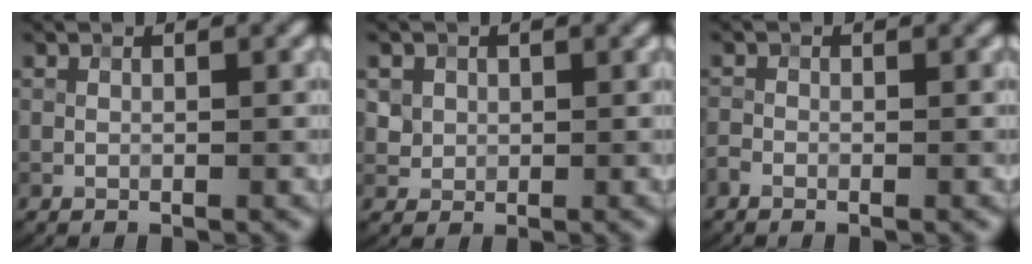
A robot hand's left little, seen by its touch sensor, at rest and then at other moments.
{"total": 2.7, "force": [1.1, 2.3, 0.9], "torque": [-0.022, -0.001, 0.031]}
{"total": 0.8, "force": [-0.6, 0.3, 0.3], "torque": [-0.006, 0.001, -0.016]}